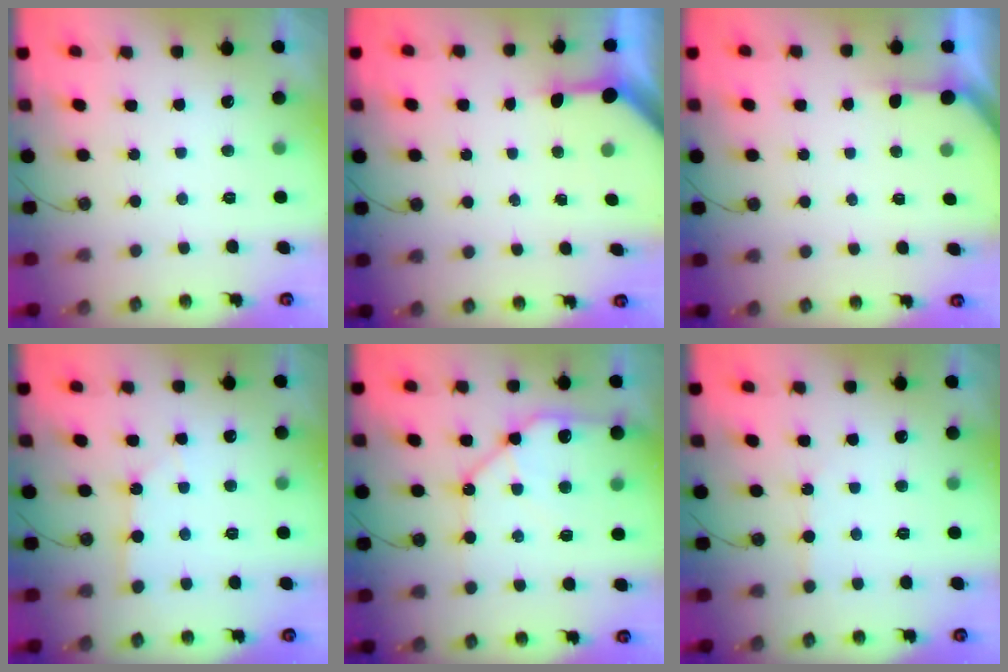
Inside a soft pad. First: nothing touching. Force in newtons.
{"total": 3.4, "press": 3.4, "slide": 0.4}
{"total": 1.6, "press": 1.6, "slide": 0.2}
{"total": 2.1, "press": 2.1, "slide": 0.3}
{"total": 12.9, "press": 12.8, "slide": 1.5}
{"total": 2.8, "press": 2.8, "slide": 0.4}